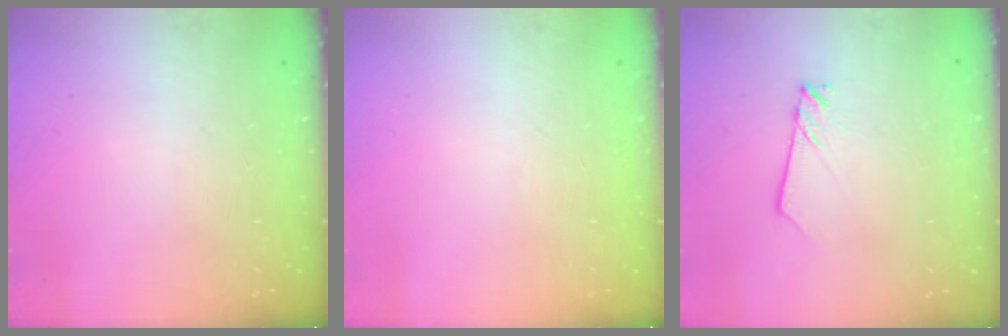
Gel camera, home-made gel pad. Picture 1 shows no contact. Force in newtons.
{"total": 0.0}
{"total": 2.5, "press": 2.5, "slide": 0.1}